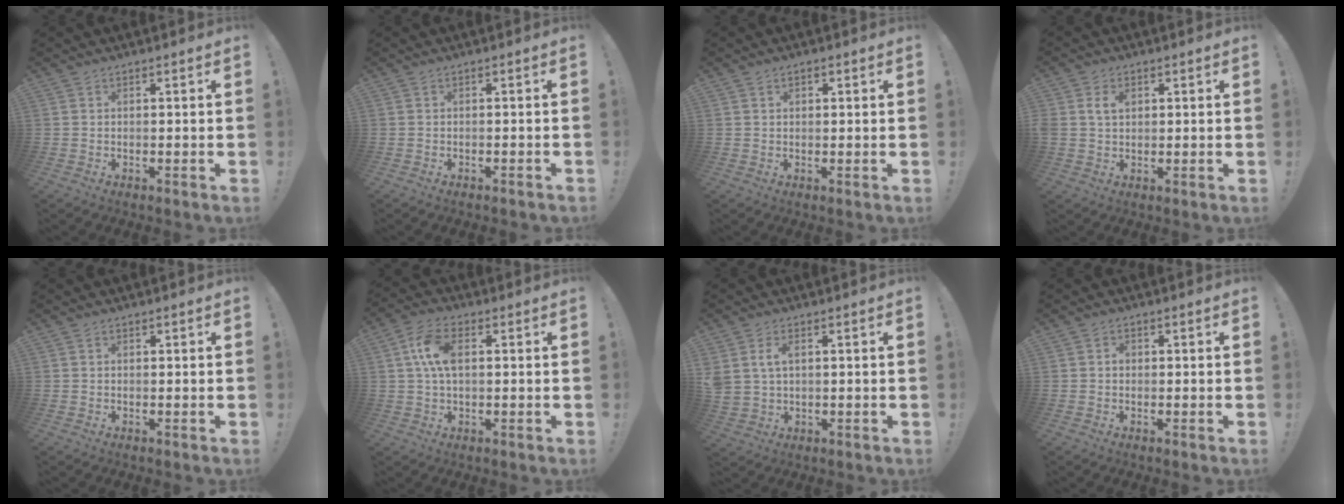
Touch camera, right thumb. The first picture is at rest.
{"total": 1.0, "force": [-1.0, -0.3, 0.3], "torque": [-0.003, -0.002, -0.017]}
{"total": 1.0, "force": [0.4, 0.8, 0.4], "torque": [-0.002, -0.001, 0.006]}
{"total": 4.2, "force": [1.2, 3.1, 2.7], "torque": [-0.053, 0.008, 0.022]}
{"total": 0.0}
{"total": 9.1, "force": [1.6, 5.0, 7.4], "torque": [-0.134, 0.003, 0.029]}
{"total": 5.2, "force": [1.8, 3.5, 3.5], "torque": [-0.068, -0.003, 0.033]}
{"total": 1.2, "force": [-0.2, 1.0, 0.6], "torque": [-0.005, 0.004, -0.005]}